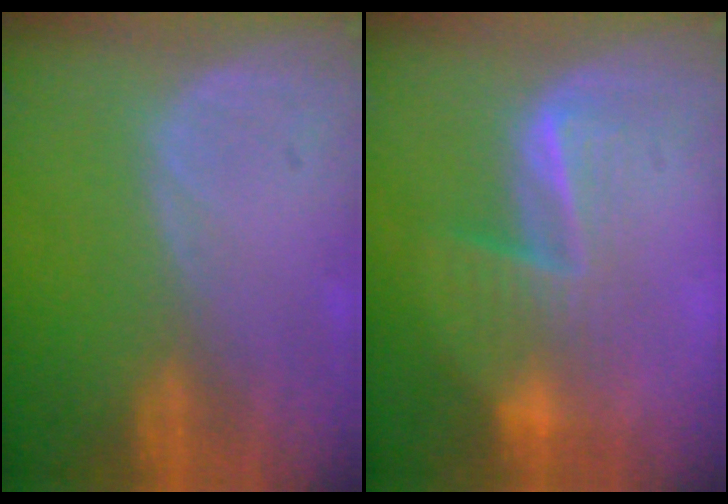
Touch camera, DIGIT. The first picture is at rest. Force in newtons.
{"total": 6.8, "press": 6.3, "slide": 2.4}